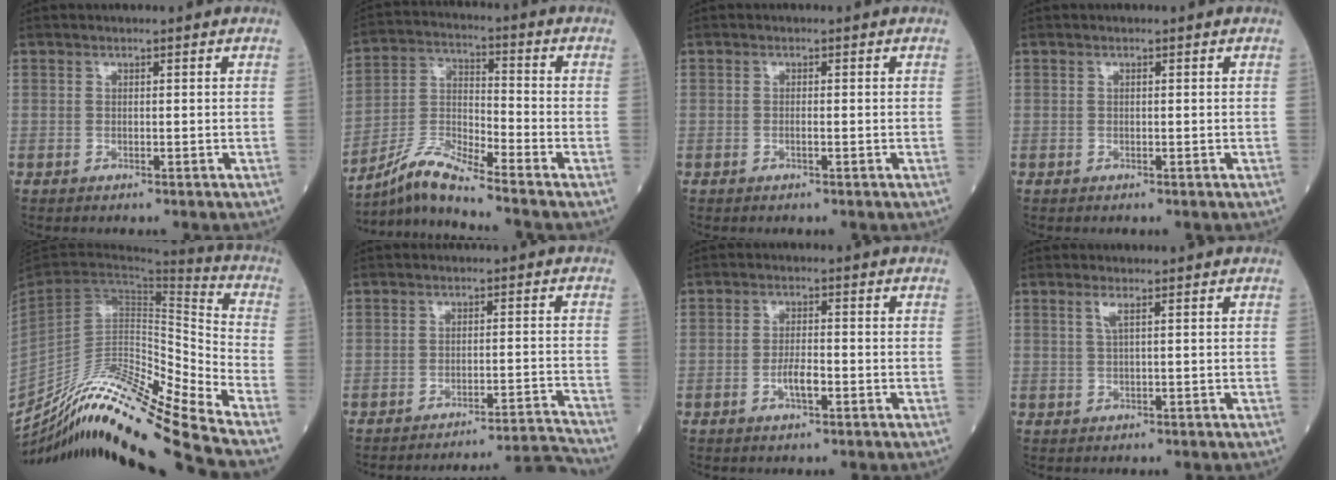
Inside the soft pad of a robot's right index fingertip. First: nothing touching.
{"total": 7.9, "force": [-7.1, -1.2, 3.2], "torque": [-0.078, -0.010, -0.136]}
{"total": 0.8, "force": [-0.3, 0.0, 0.7], "torque": [-0.015, 0.001, -0.006]}
{"total": 0.0}
{"total": 23.7, "force": [-20.2, -1.7, 12.2], "torque": [-0.216, -0.026, -0.352]}
{"total": 11.6, "force": [-11.0, -3.7, 0.3], "torque": [0.018, -0.004, -0.152]}
{"total": 3.3, "force": [-1.3, 0.8, 2.9], "torque": [-0.056, 0.002, -0.023]}
{"total": 1.5, "force": [0.6, -0.1, 1.3], "torque": [-0.034, 0.002, 0.013]}